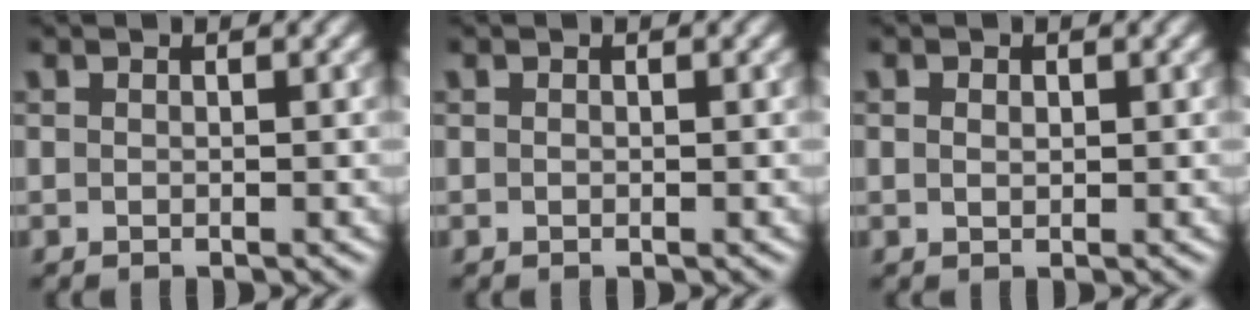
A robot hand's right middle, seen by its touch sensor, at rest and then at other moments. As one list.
[{"total": 0.0}, {"total": 0.8, "force": [0.2, 0.6, 0.5], "torque": [-0.009, -0.001, 0.005]}]